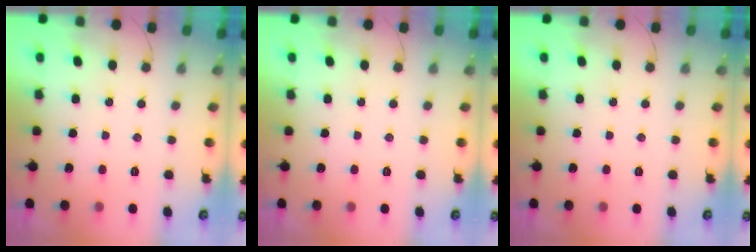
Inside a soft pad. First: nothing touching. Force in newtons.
{"total": 0.0}
{"total": 0.0}